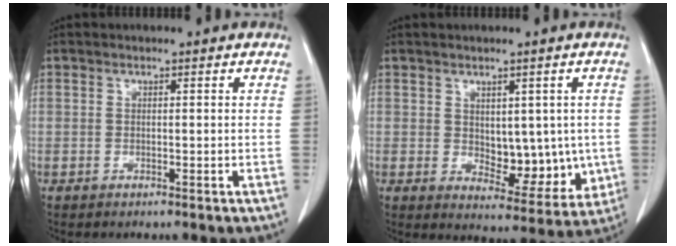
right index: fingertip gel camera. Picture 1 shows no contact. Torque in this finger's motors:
{"motor_torque": [0.09, 0.01, 0.11, 0.02]}